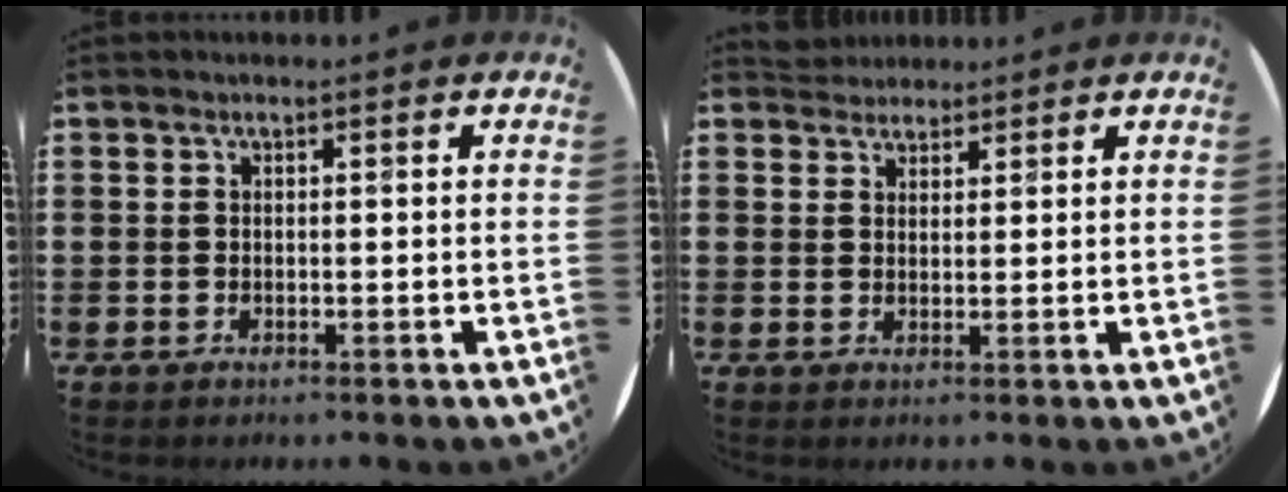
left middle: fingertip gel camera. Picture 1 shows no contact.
{"total": 2.3, "force": [2.2, 0.7, -0.3], "torque": [0.001, 0.003, 0.043]}